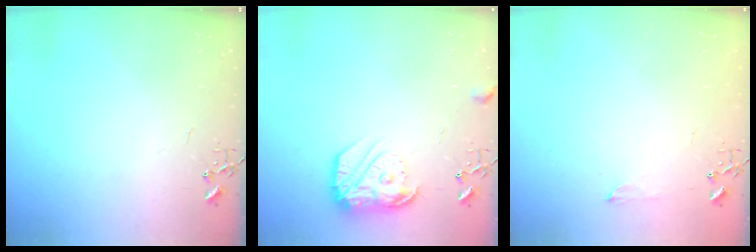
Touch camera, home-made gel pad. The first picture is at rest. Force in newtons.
{"total": 15.3, "press": 15.2, "slide": 1.0}
{"total": 5.6, "press": 5.6, "slide": 0.7}